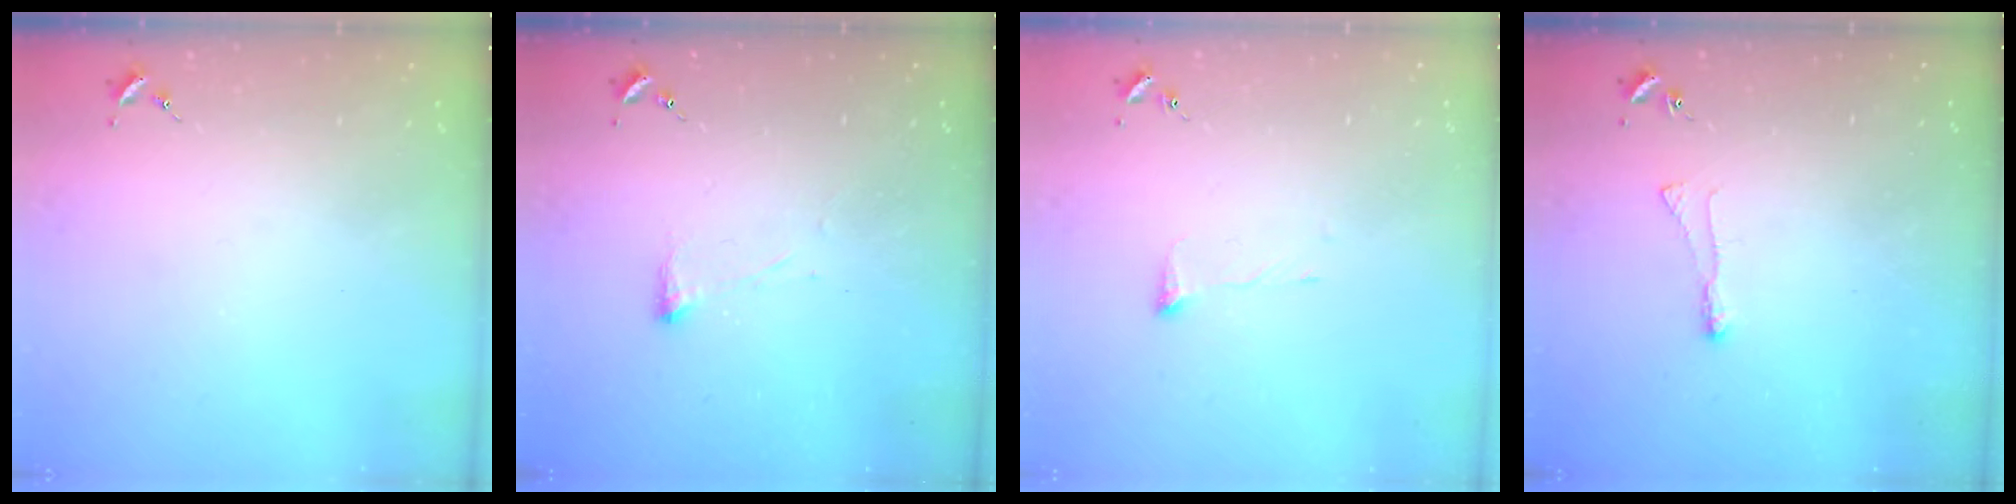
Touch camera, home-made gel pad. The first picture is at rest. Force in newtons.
{"total": 2.8, "press": 2.7, "slide": 0.8}
{"total": 3.6, "press": 3.6, "slide": 0.5}
{"total": 3.4, "press": 3.3, "slide": 0.5}